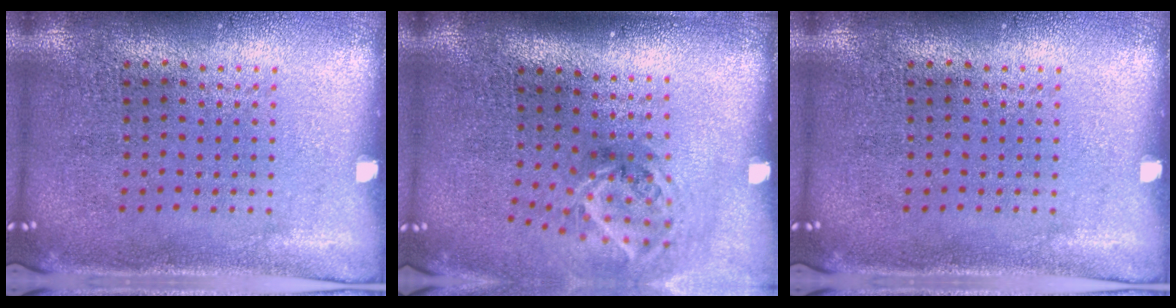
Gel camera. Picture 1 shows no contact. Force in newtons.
{"total": 1.9, "press": 1.2, "slide": 1.5}
{"total": 0.0}